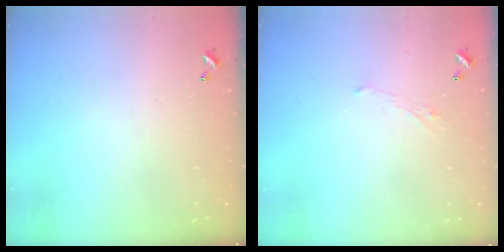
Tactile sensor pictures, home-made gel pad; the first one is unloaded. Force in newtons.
{"total": 1.8, "press": 1.7, "slide": 0.7}